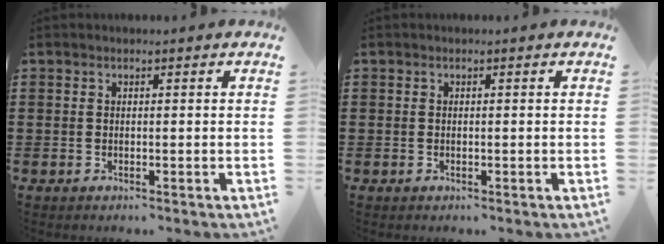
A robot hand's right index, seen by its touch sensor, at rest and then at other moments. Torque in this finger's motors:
{"motor_torque": [-0.44, 1.70, 0.00, -0.01]}